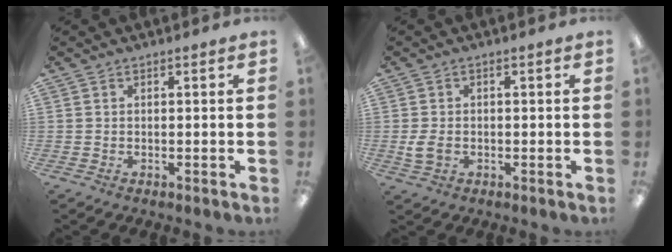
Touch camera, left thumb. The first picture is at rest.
{"total": 3.9, "force": [-0.6, 2.8, 2.5], "torque": [-0.050, 0.000, -0.015]}